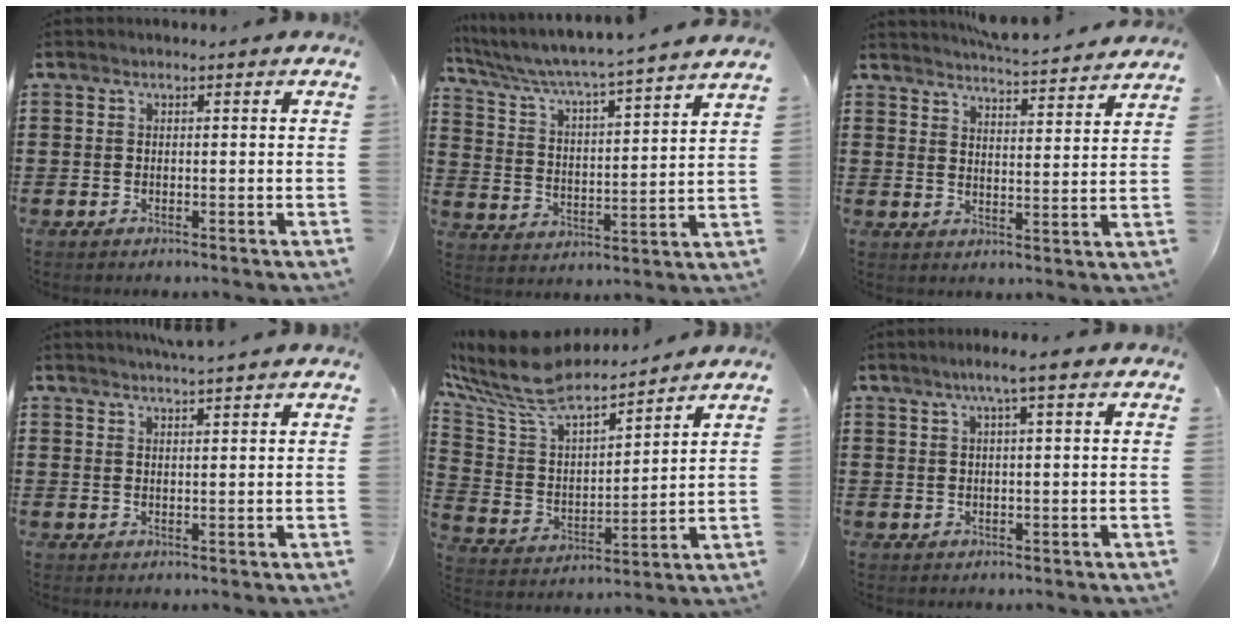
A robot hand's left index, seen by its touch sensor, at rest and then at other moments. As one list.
[{"total": 4.3, "force": [4.0, -1.0, 1.4], "torque": [-0.050, -0.041, 0.056]}, {"total": 4.8, "force": [4.7, -0.3, 0.6], "torque": [-0.023, -0.034, 0.081]}, {"total": 2.2, "force": [2.1, -0.5, 0.5], "torque": [-0.013, -0.004, 0.041]}, {"total": 9.5, "force": [8.4, 2.3, 3.8], "torque": [-0.120, -0.061, 0.144]}, {"total": 3.1, "force": [1.6, -0.2, 2.6], "torque": [-0.052, 0.002, 0.027]}]